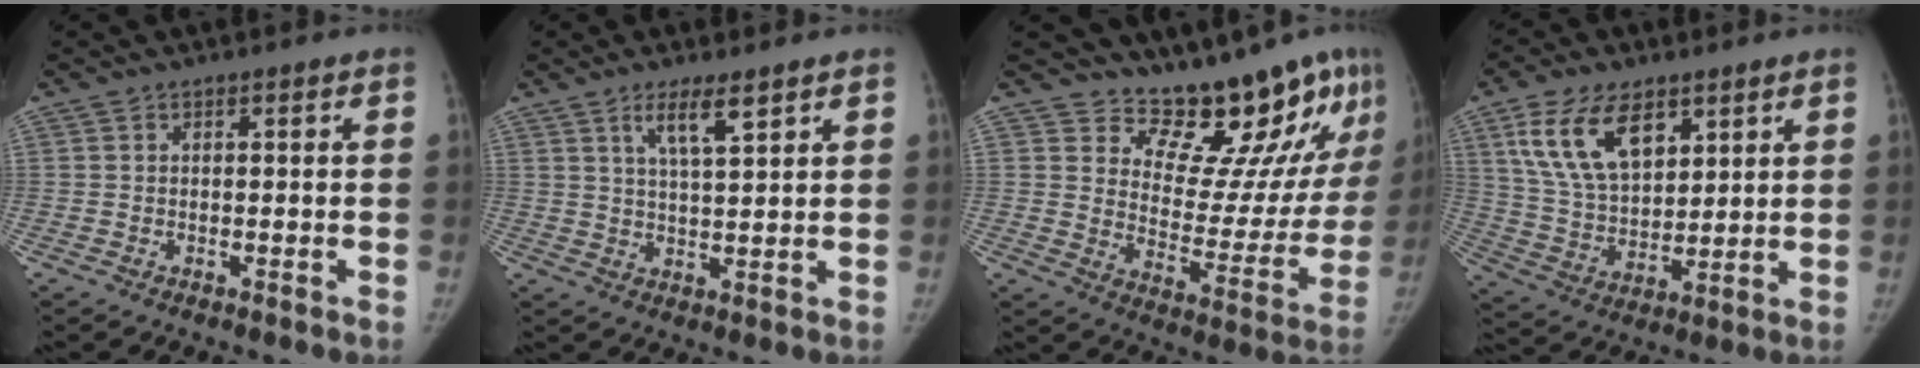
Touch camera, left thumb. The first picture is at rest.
{"total": 5.5, "force": [3.4, 1.0, 4.2], "torque": [-0.072, -0.021, 0.064]}
{"total": 17.2, "force": [15.3, 5.4, 5.7], "torque": [-0.018, -0.143, 0.207]}
{"total": 15.2, "force": [7.5, 8.4, 10.1], "torque": [-0.162, -0.027, 0.152]}